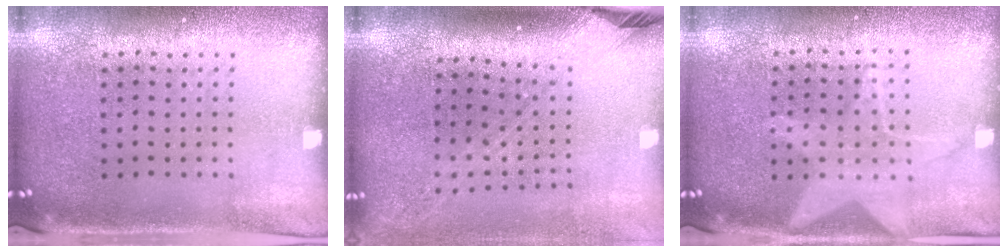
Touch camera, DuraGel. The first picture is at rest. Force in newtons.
{"total": 2.2, "press": 1.6, "slide": 1.5}
{"total": 0.5, "press": 0.5, "slide": 0.0}